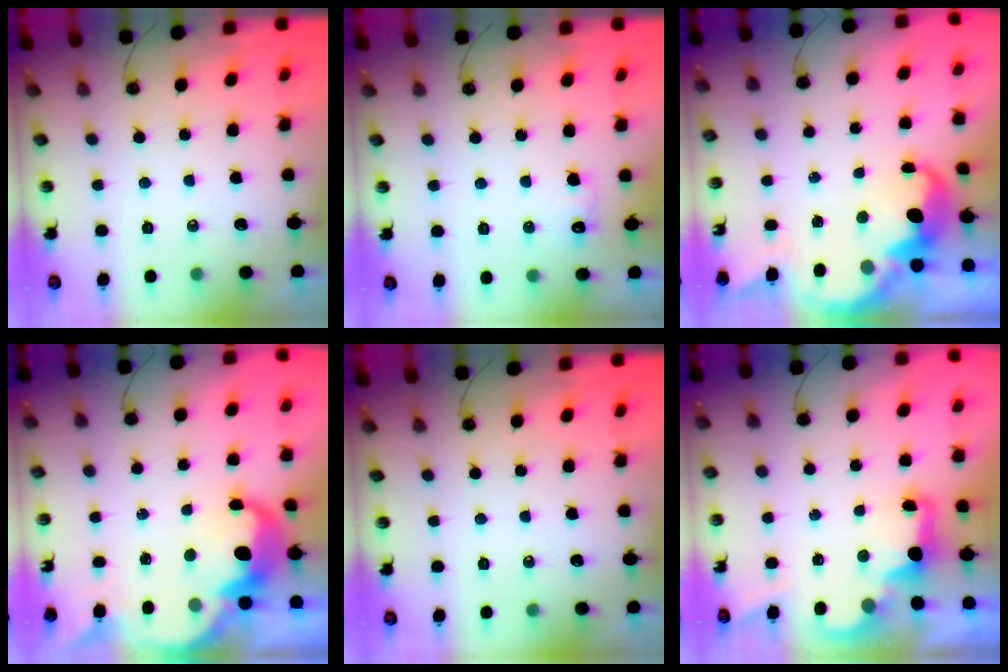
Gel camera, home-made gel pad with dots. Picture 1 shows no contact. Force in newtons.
{"total": 6.8, "press": 6.8, "slide": 0.9}
{"total": 5.5, "press": 5.5, "slide": 0.5}
{"total": 7.6, "press": 7.6, "slide": 0.4}
{"total": 0.0}
{"total": 2.7, "press": 2.7, "slide": 0.6}